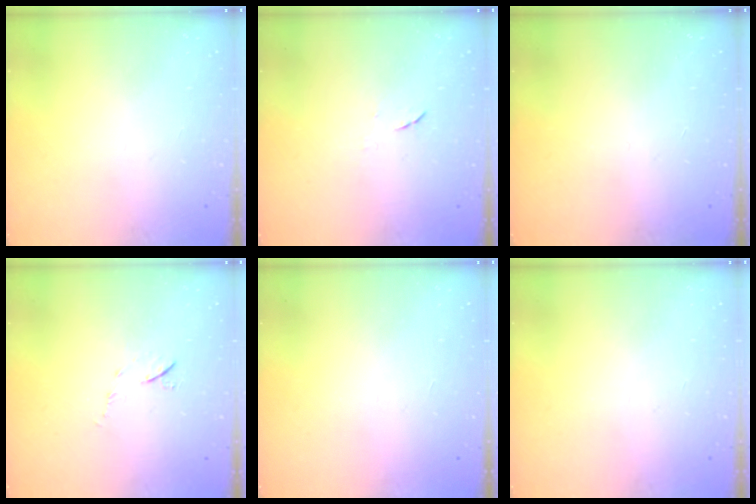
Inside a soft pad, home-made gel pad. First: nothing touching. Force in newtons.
{"total": 4.3, "press": 4.2, "slide": 0.6}
{"total": 0.0}
{"total": 6.1, "press": 6.0, "slide": 0.9}
{"total": 1.5, "press": 1.5, "slide": 0.1}
{"total": 0.0}